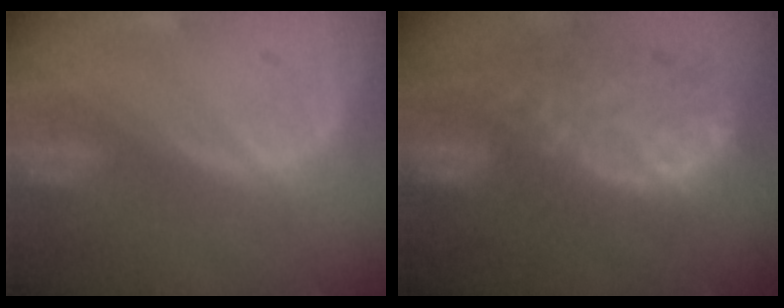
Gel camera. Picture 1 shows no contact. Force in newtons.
{"total": 11.3, "press": 9.6, "slide": 5.8}